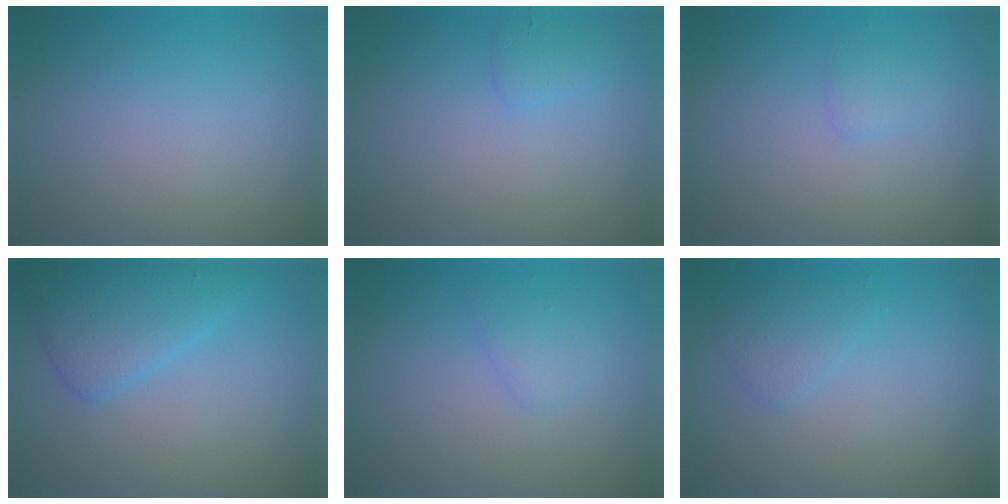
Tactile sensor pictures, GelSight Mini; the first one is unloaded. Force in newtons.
{"total": 1.1, "press": 1.1, "slide": 0.1}
{"total": 0.9, "press": 0.9, "slide": 0.2}
{"total": 4.0, "press": 4.0, "slide": 0.2}
{"total": 1.3, "press": 1.3, "slide": 0.1}
{"total": 1.6, "press": 1.6, "slide": 0.0}